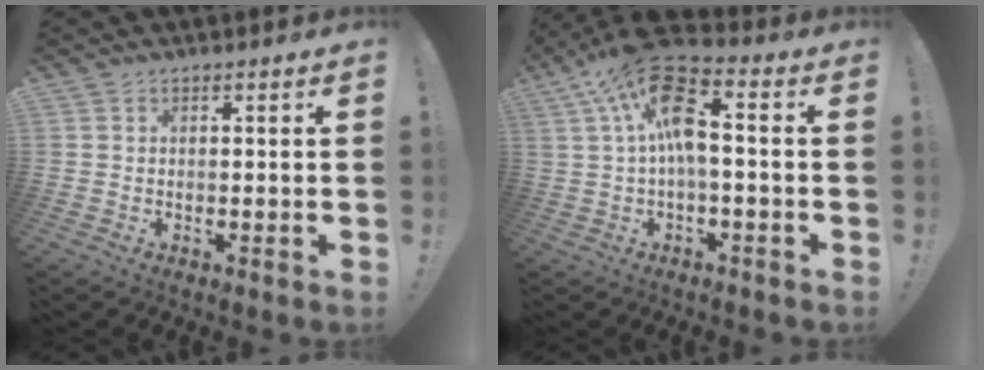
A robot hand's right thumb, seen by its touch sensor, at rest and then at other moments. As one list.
[{"total": 15.3, "force": [3.0, 5.9, 13.8], "torque": [-0.257, -0.002, 0.049]}]